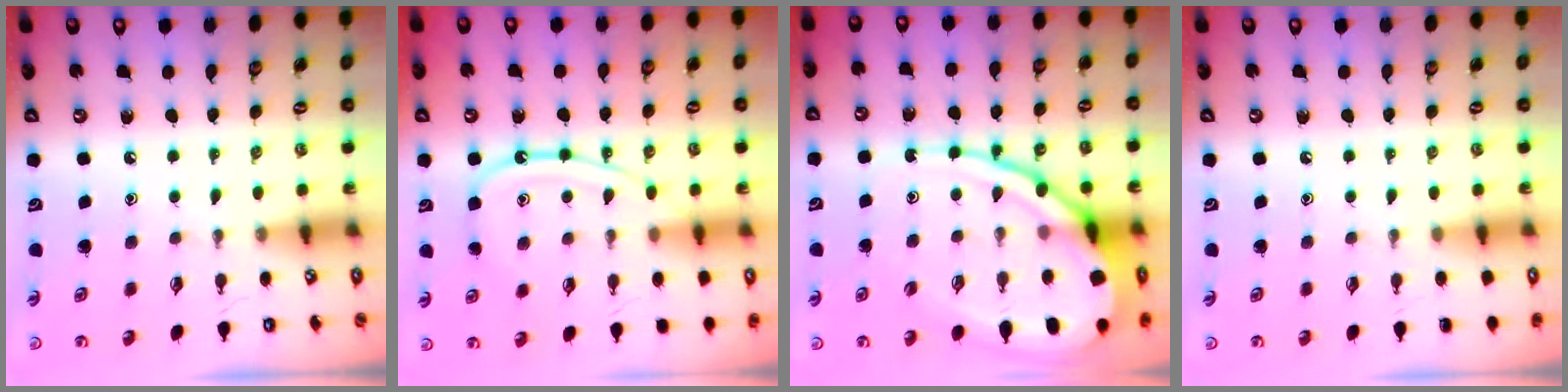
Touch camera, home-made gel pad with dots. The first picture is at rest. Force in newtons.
{"total": 11.9, "press": 11.8, "slide": 1.1}
{"total": 16.9, "press": 16.8, "slide": 1.5}
{"total": 0.0}